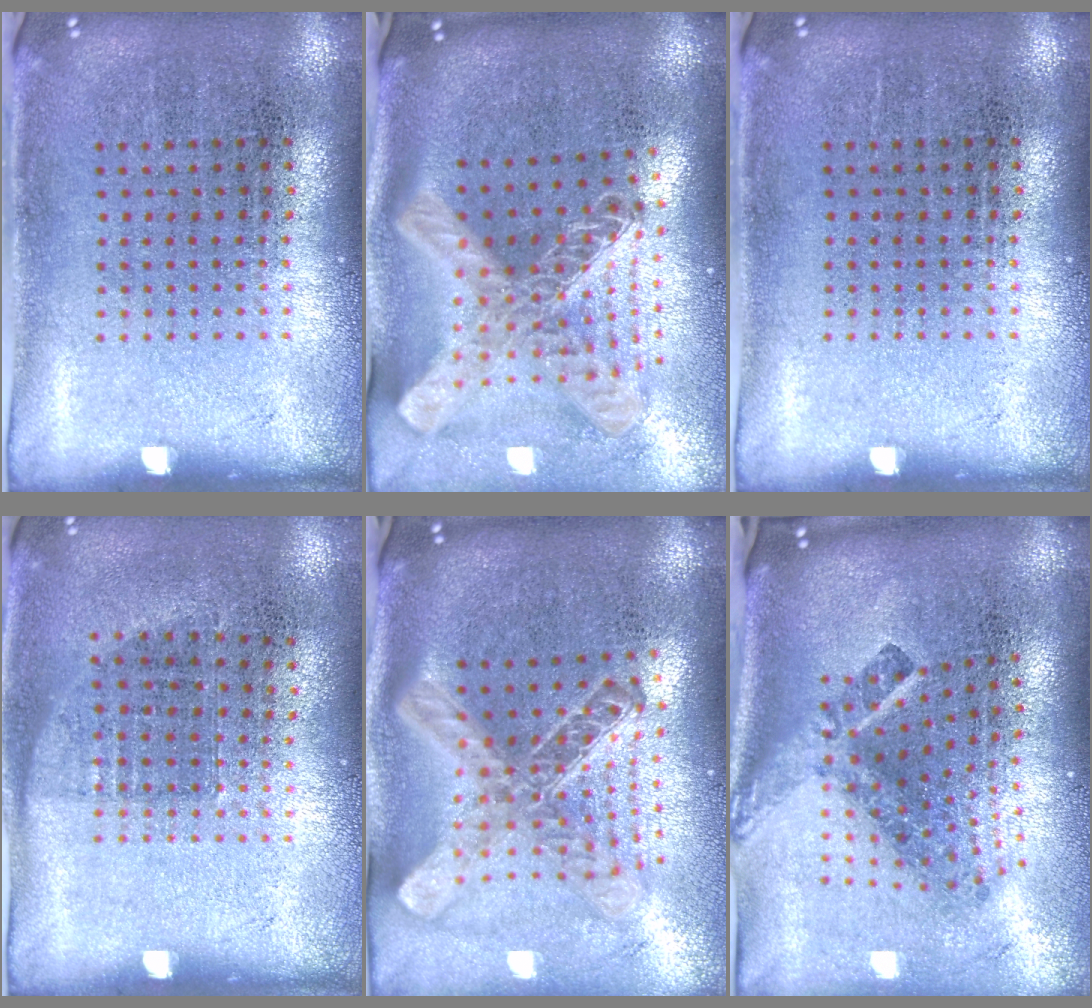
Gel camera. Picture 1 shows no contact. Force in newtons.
{"total": 3.0, "press": 2.0, "slide": 2.2}
{"total": 0.0}
{"total": 0.7, "press": 0.6, "slide": 0.3}
{"total": 2.8, "press": 2.0, "slide": 1.9}
{"total": 2.9, "press": 1.7, "slide": 2.3}